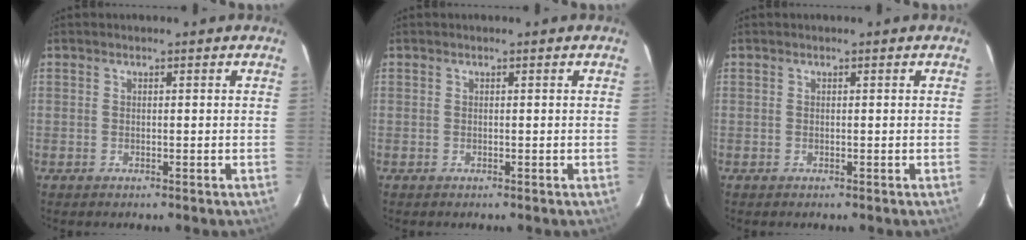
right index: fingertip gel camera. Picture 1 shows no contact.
{"total": 0.0}
{"total": 0.0}